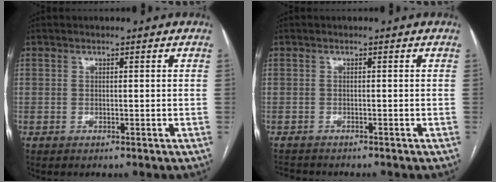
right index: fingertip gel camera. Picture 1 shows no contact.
{"total": 3.1, "force": [-2.9, 0.7, 0.6], "torque": [-0.008, -0.010, -0.045]}